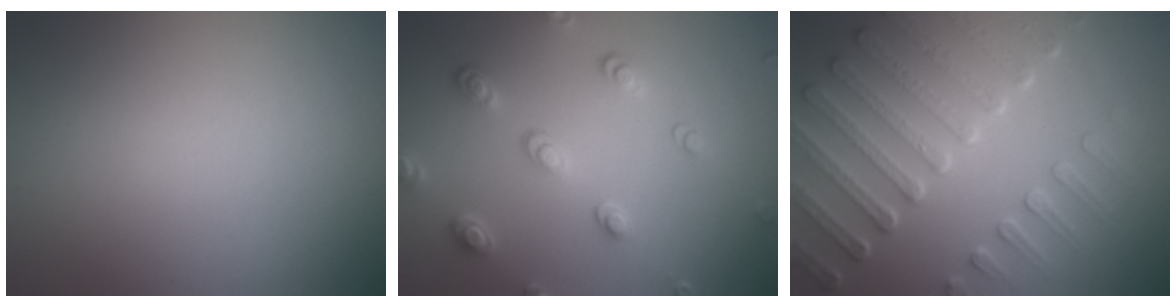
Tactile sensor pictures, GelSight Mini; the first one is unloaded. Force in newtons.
{"total": 3.6, "press": 2.8, "slide": 2.3}
{"total": 7.5, "press": 5.7, "slide": 4.8}